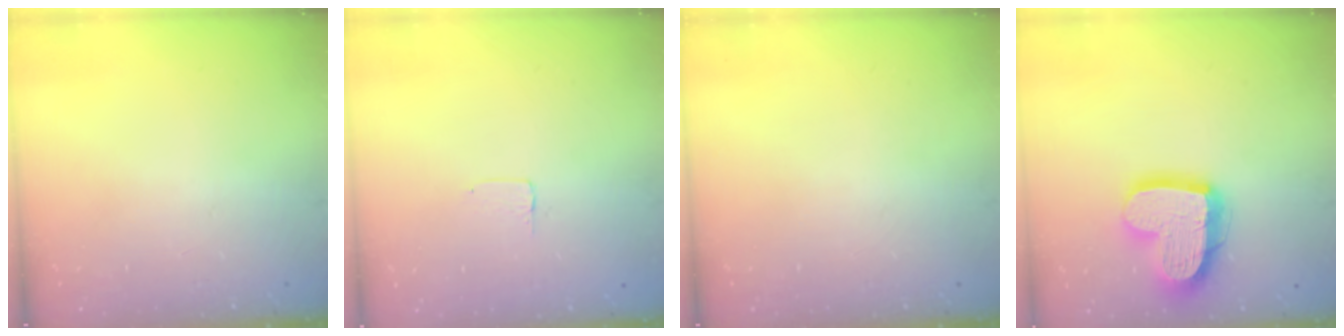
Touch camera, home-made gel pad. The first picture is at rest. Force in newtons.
{"total": 3.1, "press": 3.1, "slide": 0.2}
{"total": 0.0}
{"total": 19.3, "press": 19.3, "slide": 1.6}